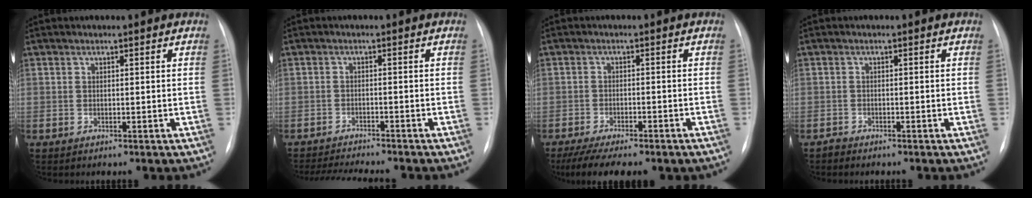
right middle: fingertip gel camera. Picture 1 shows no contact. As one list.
[{"total": 9.6, "force": [-8.9, 0.6, 3.6], "torque": [-0.052, -0.010, -0.131]}, {"total": 12.2, "force": [-9.6, 3.3, 6.7], "torque": [-0.107, -0.007, -0.137]}, {"total": 1.0, "force": [-1.0, 0.3, 0.1], "torque": [-0.005, 0.000, -0.018]}]